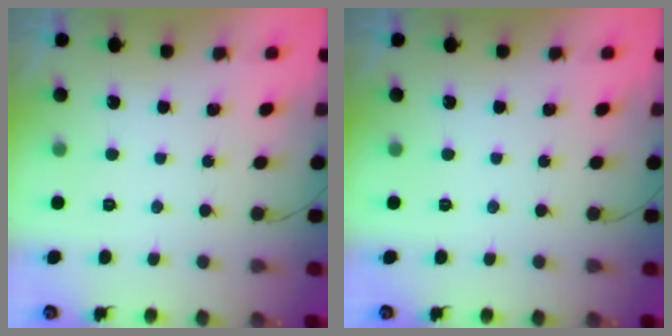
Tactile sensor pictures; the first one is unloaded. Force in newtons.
{"total": 0.0}